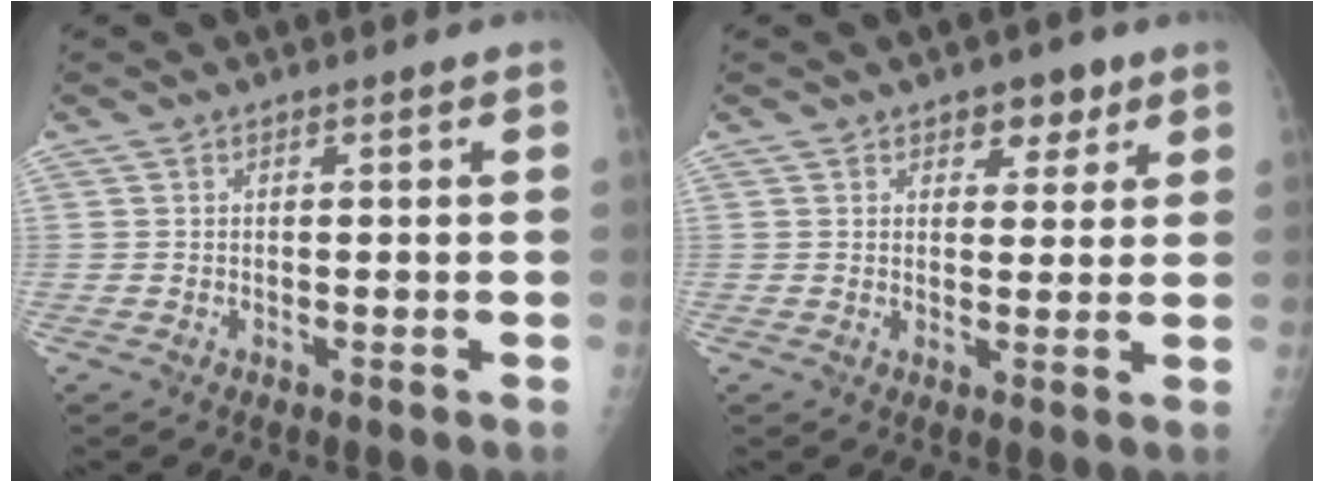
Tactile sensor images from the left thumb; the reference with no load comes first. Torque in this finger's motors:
{"motor_torque": [0.28, 0.10, 0.10, -0.03, 0.00]}